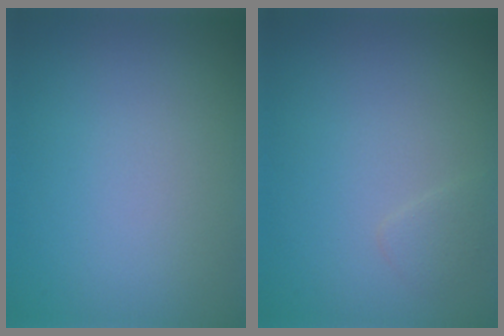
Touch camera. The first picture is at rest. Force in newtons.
{"total": 0.8, "press": 0.8, "slide": 0.0}